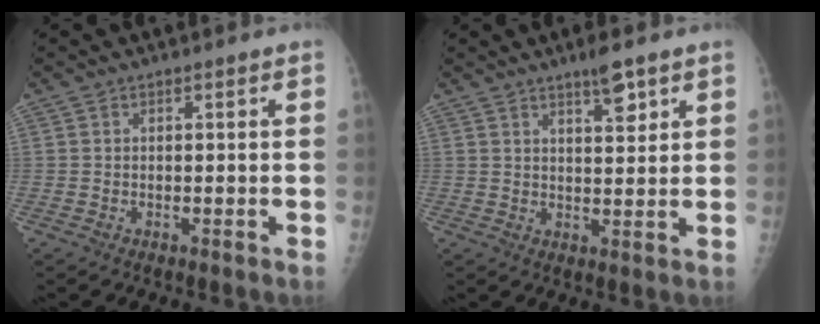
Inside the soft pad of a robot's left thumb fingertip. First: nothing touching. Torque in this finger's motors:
{"motor_torque": [0.00, 0.13, -0.06, -0.14, 0.02]}